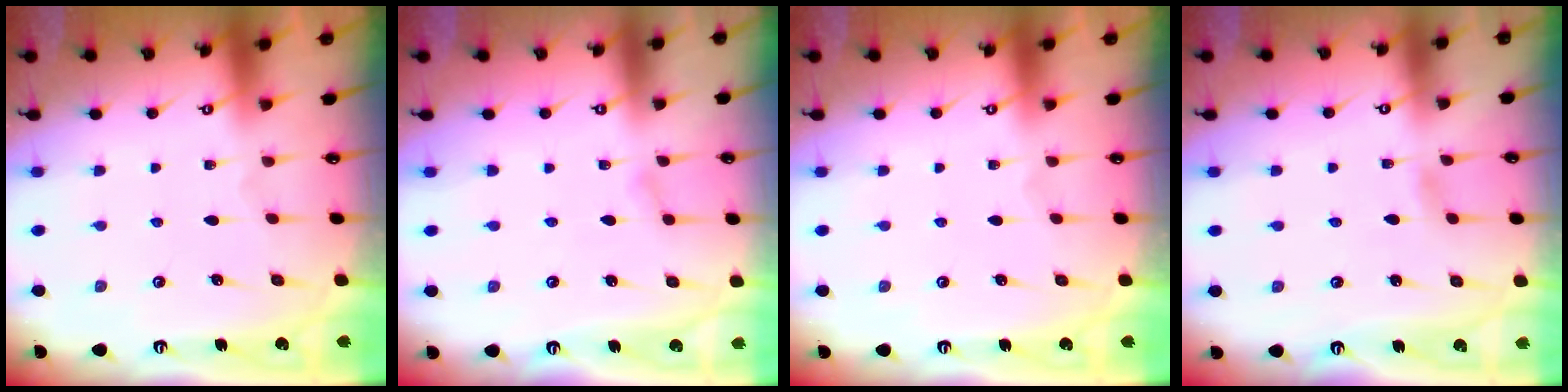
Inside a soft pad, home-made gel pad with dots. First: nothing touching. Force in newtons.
{"total": 2.8, "press": 2.8, "slide": 0.2}
{"total": 0.0}
{"total": 2.6, "press": 2.5, "slide": 0.3}